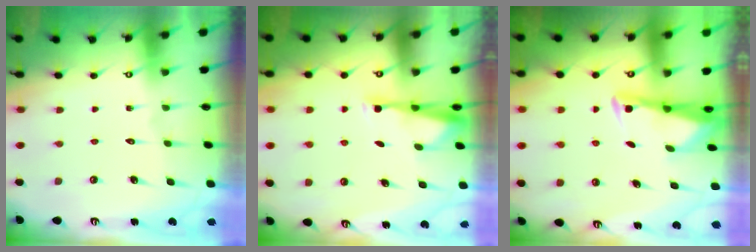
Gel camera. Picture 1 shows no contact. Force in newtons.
{"total": 4.1, "press": 4.0, "slide": 0.9}
{"total": 3.0, "press": 3.0, "slide": 0.6}